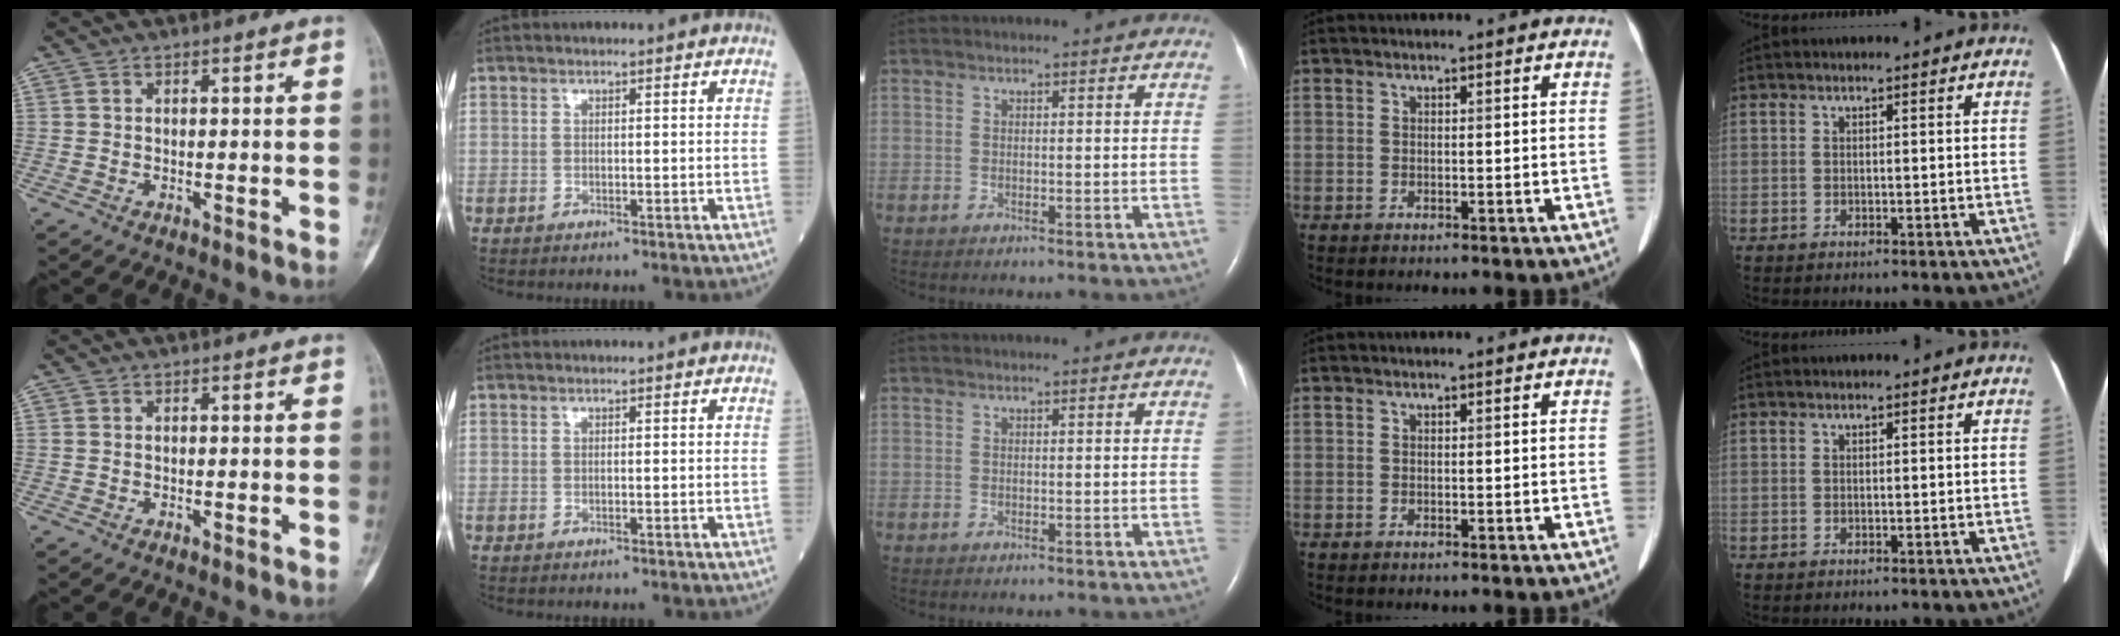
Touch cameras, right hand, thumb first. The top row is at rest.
{}